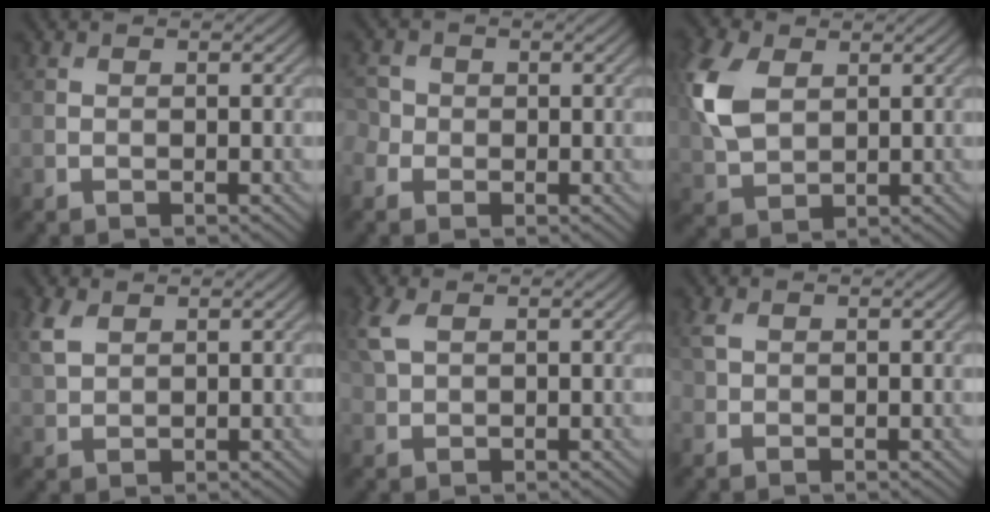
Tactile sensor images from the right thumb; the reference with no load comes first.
{"total": 2.3, "force": [-0.5, 2.1, 0.8], "torque": [-0.026, -0.002, -0.013]}
{"total": 8.3, "force": [2.4, 5.5, 5.8], "torque": [-0.173, 0.012, 0.048]}
{"total": 3.4, "force": [1.8, 2.0, 2.1], "torque": [-0.061, 0.006, 0.040]}
{"total": 3.9, "force": [1.5, 2.3, 2.8], "torque": [-0.086, 0.011, 0.032]}
{"total": 1.9, "force": [0.5, 1.4, 1.1], "torque": [-0.032, 0.002, 0.010]}